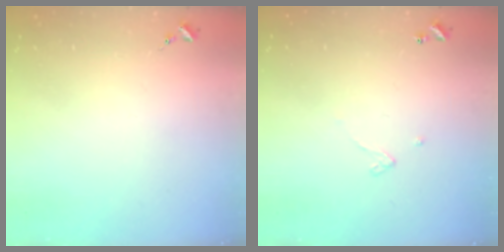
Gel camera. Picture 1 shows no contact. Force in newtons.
{"total": 3.2, "press": 3.2, "slide": 0.2}